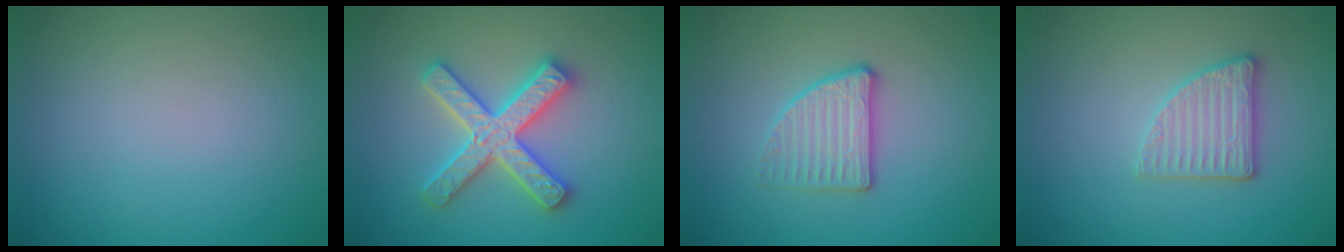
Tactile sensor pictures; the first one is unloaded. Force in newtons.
{"total": 5.0, "press": 5.0, "slide": 0.8}
{"total": 2.8, "press": 2.5, "slide": 1.2}
{"total": 2.8, "press": 2.7, "slide": 0.8}